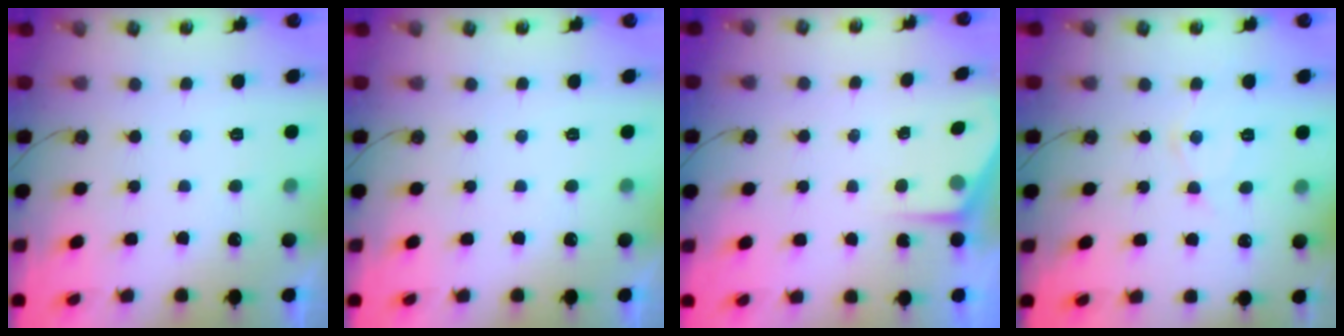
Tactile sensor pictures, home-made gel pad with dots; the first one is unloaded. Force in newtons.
{"total": 0.0}
{"total": 2.7, "press": 2.7, "slide": 0.4}
{"total": 7.7, "press": 7.7, "slide": 0.4}